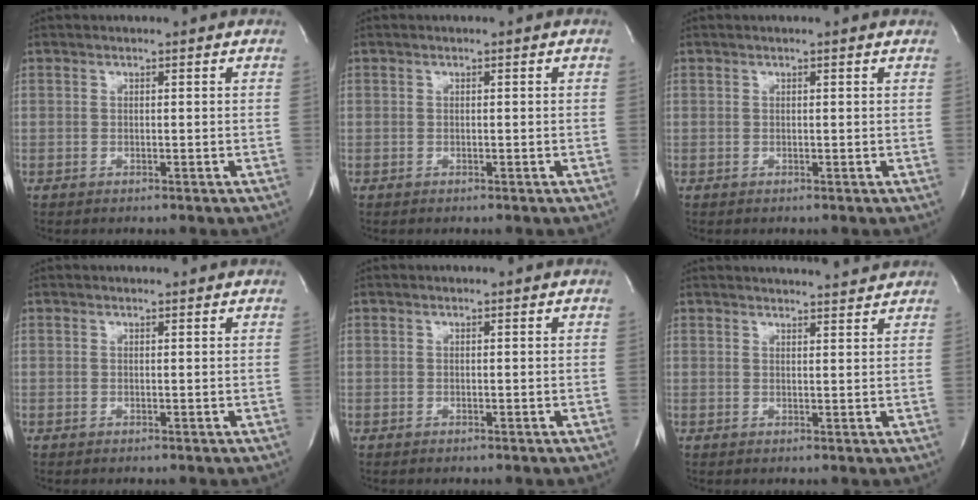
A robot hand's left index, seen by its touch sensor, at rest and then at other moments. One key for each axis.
{"total": 0.0}
{"total": 1.8, "fx": 1.7, "fy": 0.1, "fz": 0.6, "tx": -0.014, "ty": 0.006, "tz": 0.013}
{"total": 1.8, "fx": 1.8, "fy": 0.4, "fz": 0.2, "tx": -0.011, "ty": 0.010, "tz": 0.018}
{"total": 0.0}
{"total": 9.1, "fx": 8.9, "fy": 0.6, "fz": 1.7, "tx": -0.020, "ty": 0.007, "tz": 0.101}